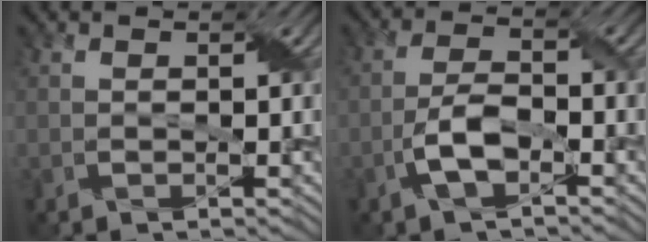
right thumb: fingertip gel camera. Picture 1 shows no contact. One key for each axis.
{"total": 4.7, "fx": -2.3, "fy": 1.8, "fz": 3.7, "tx": -0.081, "ty": 0.007, "tz": -0.050}